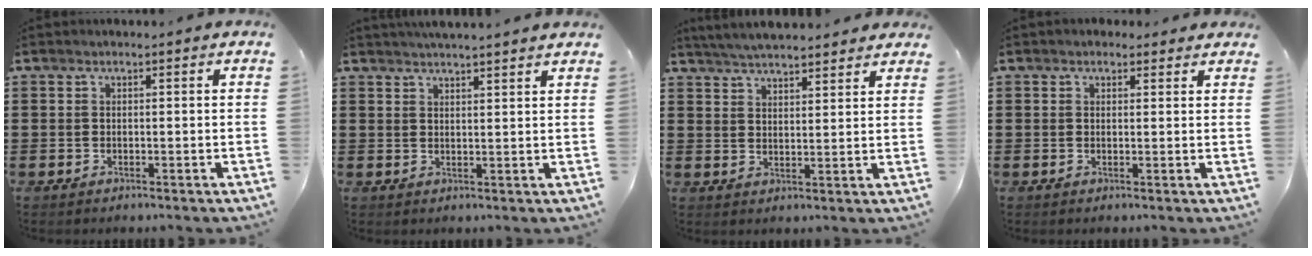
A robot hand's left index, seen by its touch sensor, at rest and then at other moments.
{"total": 2.6, "force": [2.5, -0.4, 0.4], "torque": [-0.014, -0.007, 0.048]}
{"total": 4.5, "force": [4.4, 0.0, 0.9], "torque": [-0.031, -0.014, 0.080]}
{"total": 1.5, "force": [1.3, 0.8, 0.3], "torque": [-0.009, 0.007, 0.025]}